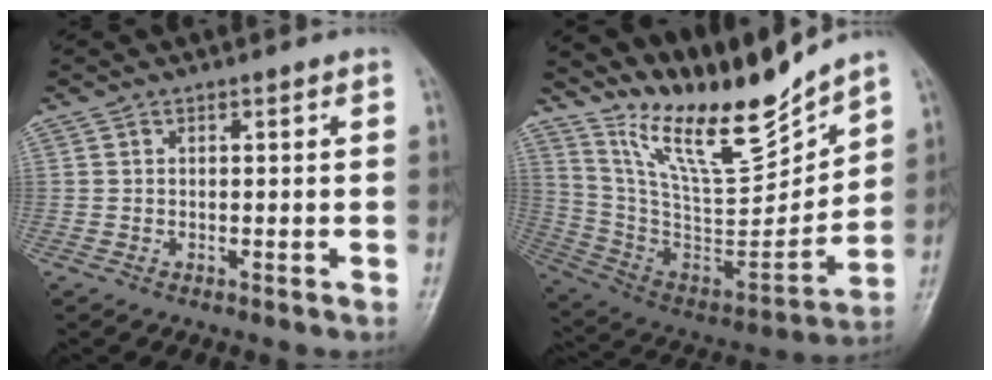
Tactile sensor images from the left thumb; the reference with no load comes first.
{"total": 20.3, "force": [16.7, 4.2, 10.8], "torque": [-0.141, -0.107, 0.308]}